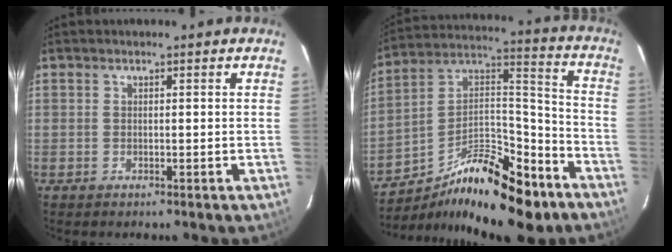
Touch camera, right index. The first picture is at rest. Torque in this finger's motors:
{"motor_torque": [1.45, -0.69, 0.55, 0.07]}